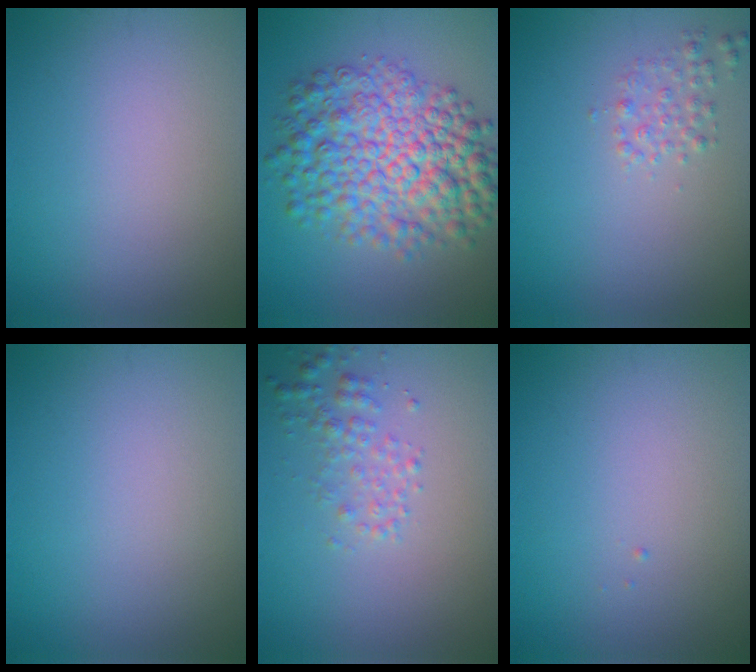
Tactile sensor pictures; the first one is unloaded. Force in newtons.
{"total": 9.3, "press": 9.3, "slide": 0.1}
{"total": 1.5, "press": 1.5, "slide": 0.0}
{"total": 0.0}
{"total": 2.1, "press": 2.1, "slide": 0.1}
{"total": 0.0}